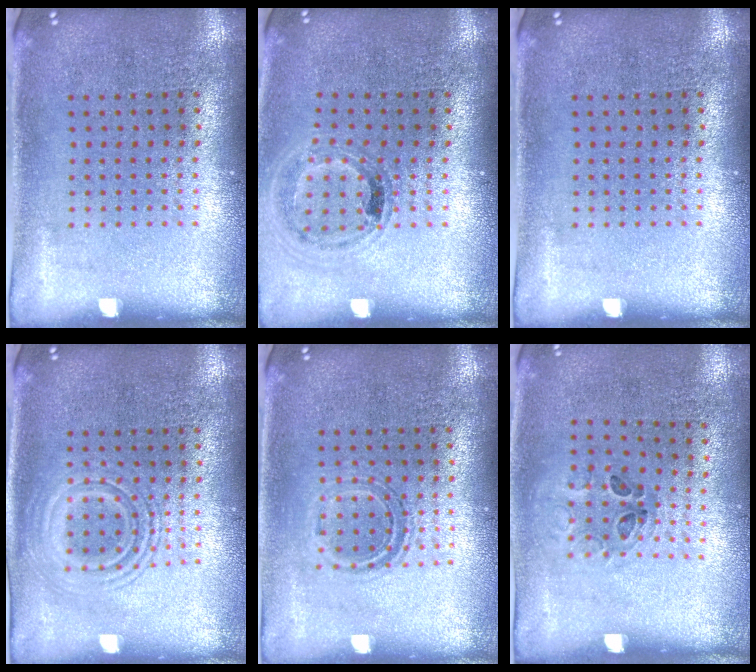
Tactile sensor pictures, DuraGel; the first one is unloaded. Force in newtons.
{"total": 1.0, "press": 1.0, "slide": 0.0}
{"total": 0.0}
{"total": 2.8, "press": 2.7, "slide": 0.5}
{"total": 1.1, "press": 0.9, "slide": 0.6}
{"total": 1.1, "press": 0.6, "slide": 0.9}